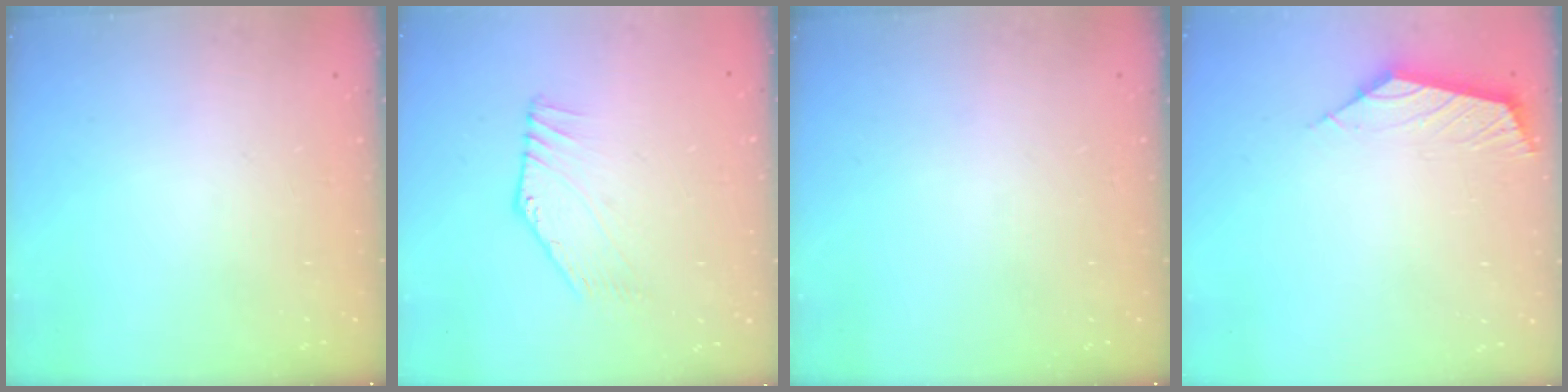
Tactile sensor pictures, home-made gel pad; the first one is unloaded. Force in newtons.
{"total": 2.7, "press": 2.7, "slide": 0.0}
{"total": 0.0}
{"total": 3.0, "press": 2.9, "slide": 0.8}